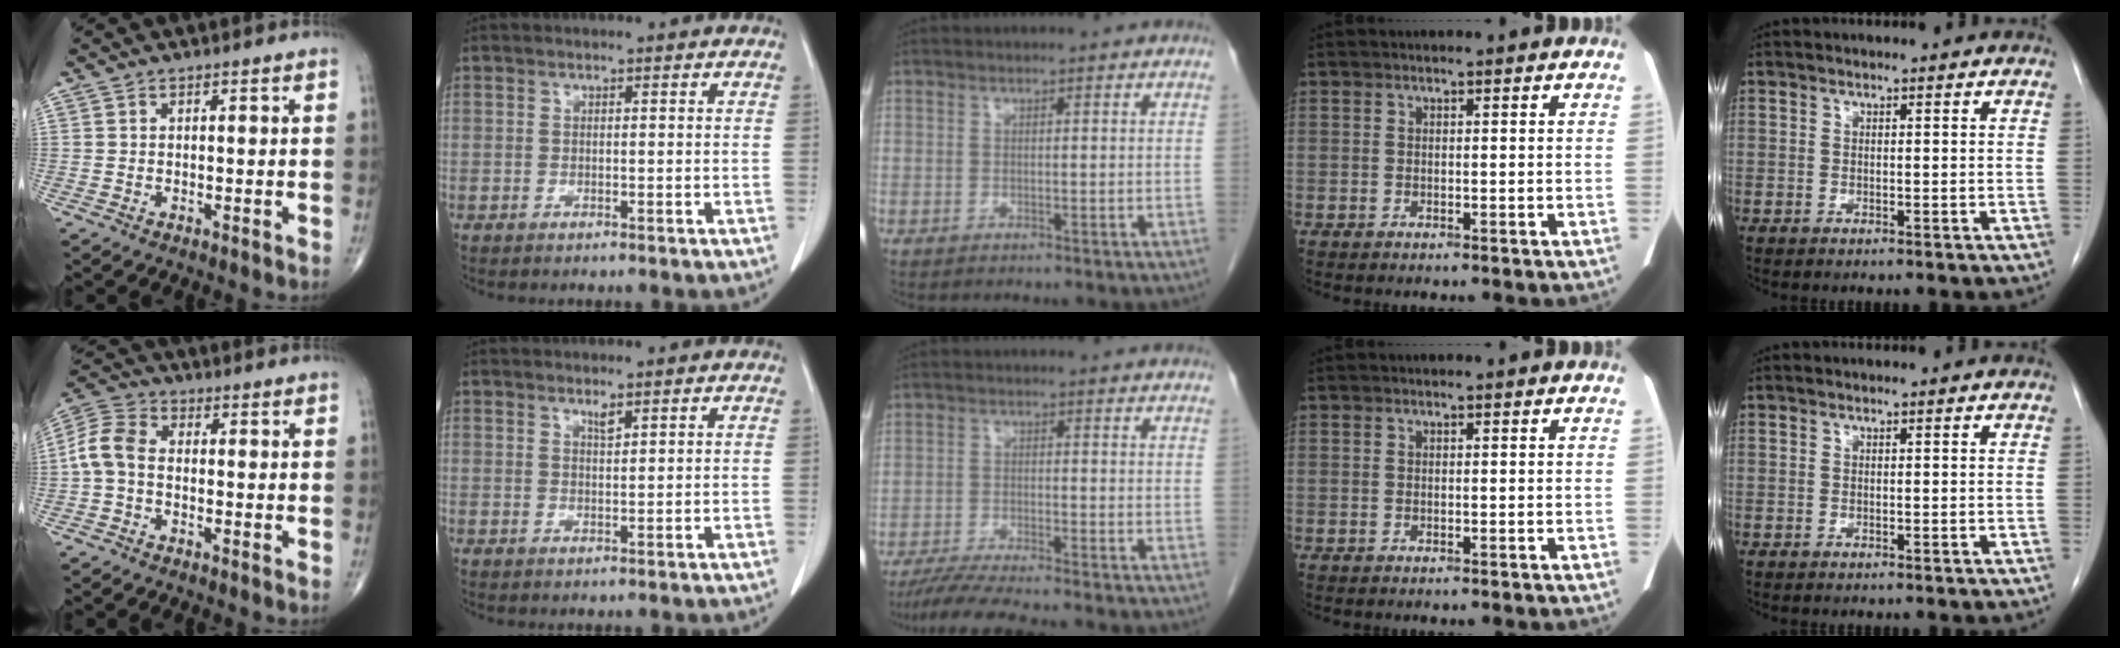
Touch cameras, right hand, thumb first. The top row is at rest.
{"thumb": {"total": 6.6, "force": [-0.9, 4.3, 4.9], "torque": [-0.100, 0.020, -0.033]}, "index": {"total": 1.2, "force": [0.9, 0.1, 0.7], "torque": [-0.016, -0.005, 0.018]}, "middle": {"total": 7.7, "force": [-6.7, -0.3, 3.7], "torque": [-0.062, -0.022, -0.112]}}